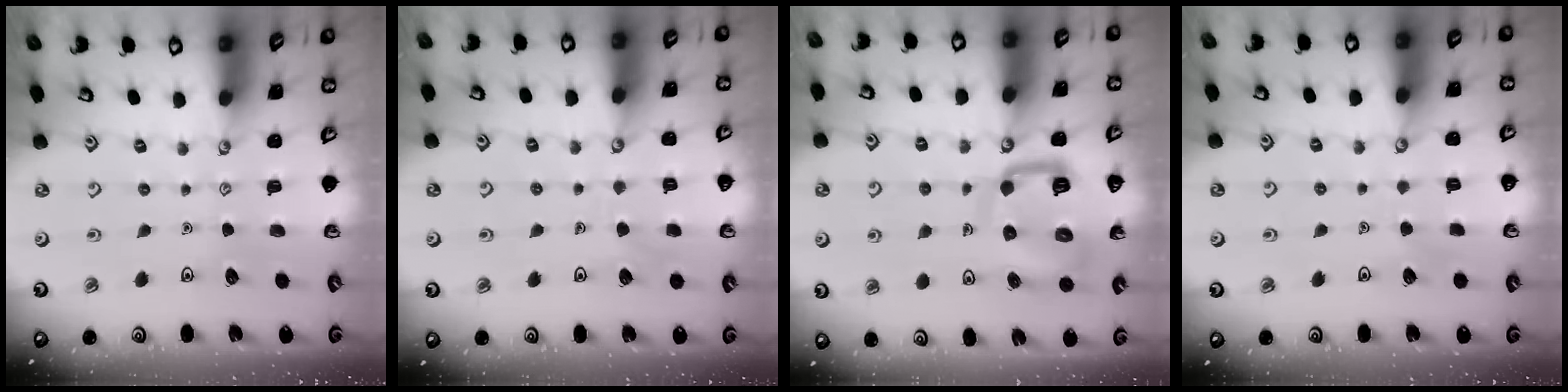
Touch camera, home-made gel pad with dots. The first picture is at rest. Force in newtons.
{"total": 4.3, "press": 4.3, "slide": 0.3}
{"total": 13.0, "press": 13.0, "slide": 1.4}
{"total": 3.0, "press": 3.0, "slide": 0.2}